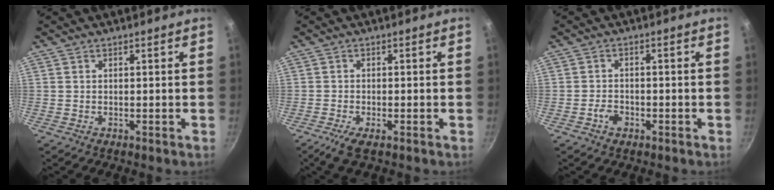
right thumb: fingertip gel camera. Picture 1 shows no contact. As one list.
[{"total": 3.5, "force": [-2.1, 0.9, 2.7], "torque": [-0.062, 0.003, -0.042]}, {"total": 2.8, "force": [-1.5, 1.9, 1.4], "torque": [-0.022, 0.014, -0.027]}]